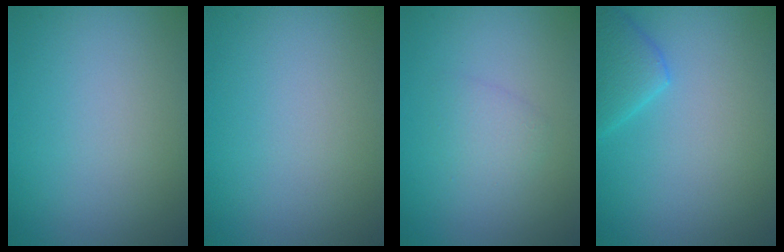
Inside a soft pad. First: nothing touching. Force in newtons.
{"total": 0.0}
{"total": 1.5, "press": 1.5, "slide": 0.1}
{"total": 2.8, "press": 2.8, "slide": 0.3}